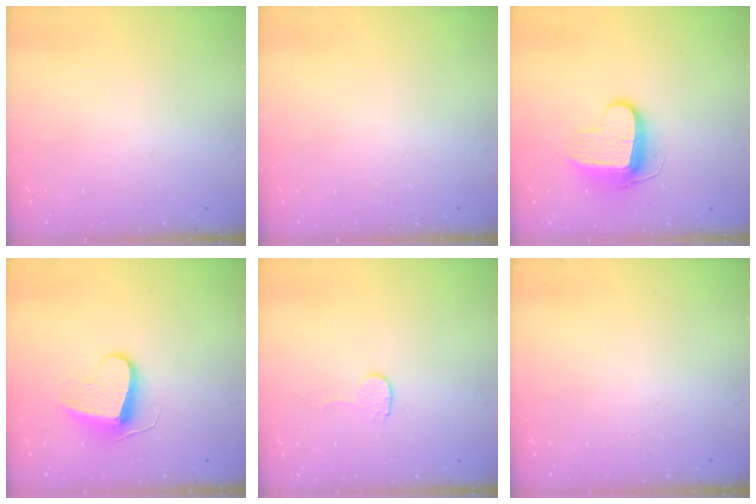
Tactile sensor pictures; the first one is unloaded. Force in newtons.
{"total": 0.0}
{"total": 9.6, "press": 9.6, "slide": 0.6}
{"total": 8.7, "press": 8.7, "slide": 0.5}
{"total": 2.9, "press": 2.9, "slide": 0.3}
{"total": 0.0}